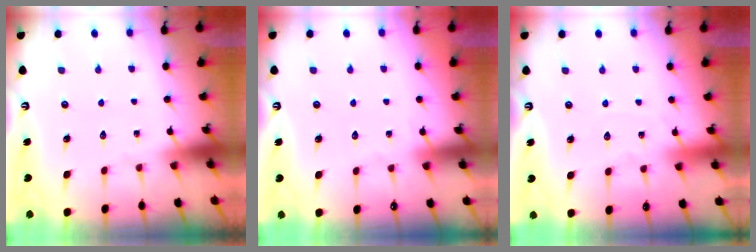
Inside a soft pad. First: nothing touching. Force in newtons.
{"total": 3.2, "press": 3.2, "slide": 0.6}
{"total": 2.7, "press": 2.7, "slide": 0.1}